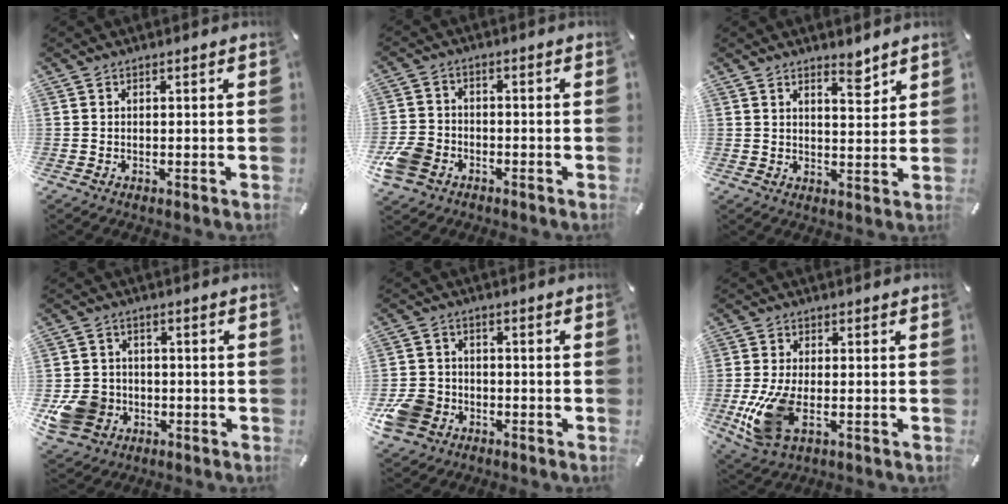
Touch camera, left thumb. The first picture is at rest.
{"total": 7.9, "force": [-3.9, 6.2, 3.2], "torque": [-0.077, 0.025, -0.073]}
{"total": 4.5, "force": [3.8, 1.4, 2.1], "torque": [-0.017, -0.032, 0.062]}
{"total": 10.0, "force": [-2.9, 8.7, 4.1], "torque": [-0.090, 0.023, -0.053]}
{"total": 9.1, "force": [-4.0, 7.4, 3.5], "torque": [-0.089, 0.033, -0.075]}
{"total": 11.9, "force": [-2.8, 6.2, 9.7], "torque": [-0.221, -0.015, -0.047]}